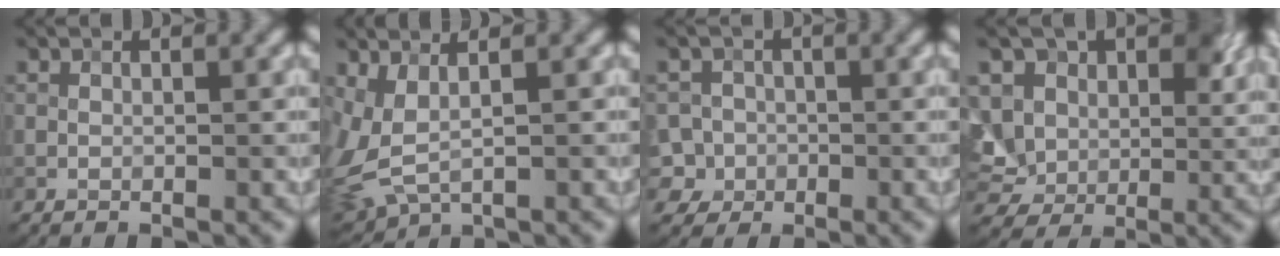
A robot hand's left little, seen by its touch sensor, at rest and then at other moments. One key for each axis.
{"total": 4.1, "fx": 0.6, "fy": 1.8, "fz": 3.6, "tx": -0.101, "ty": -0.009, "tz": 0.016}
{"total": 4.3, "fx": -1.4, "fy": 3.9, "fz": 1.0, "tx": 0.003, "ty": 0.008, "tz": -0.040}
{"total": 9.9, "fx": 3.5, "fy": 7.3, "fz": 5.7, "tx": -0.117, "ty": 0.017, "tz": 0.046}